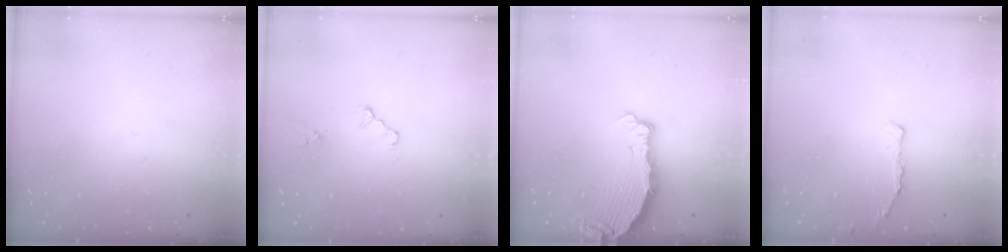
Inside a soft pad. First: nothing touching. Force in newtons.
{"total": 1.6, "press": 1.5, "slide": 0.3}
{"total": 4.8, "press": 4.8, "slide": 0.4}
{"total": 3.2, "press": 2.9, "slide": 1.4}